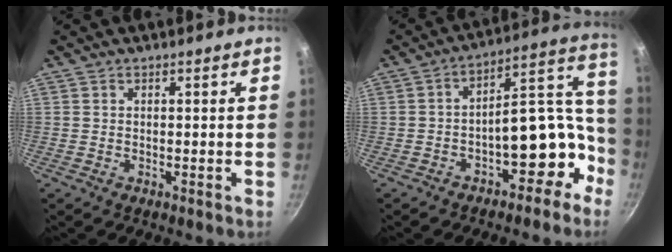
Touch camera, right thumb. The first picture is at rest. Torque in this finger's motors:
{"motor_torque": [1.47, 1.34, 1.29, -0.70, 0.04]}